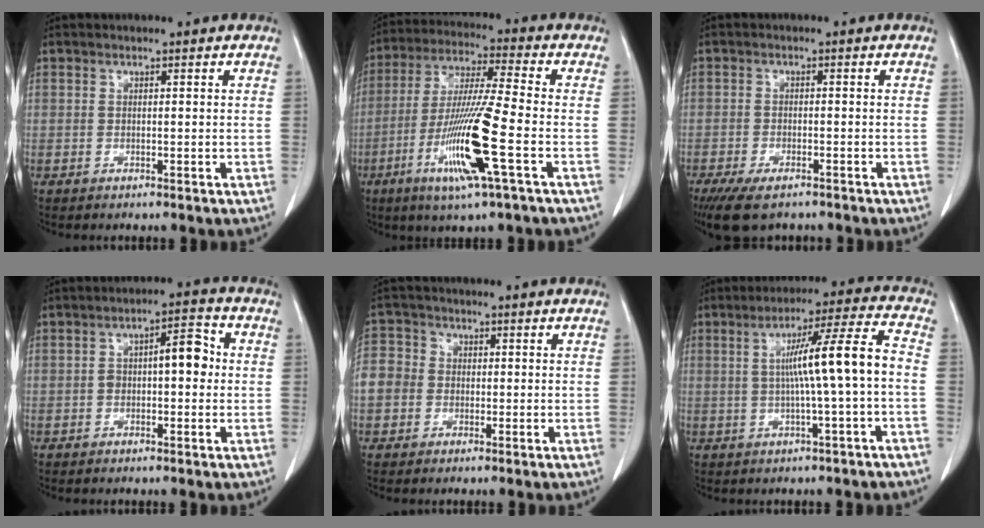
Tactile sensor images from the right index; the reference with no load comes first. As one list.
[{"total": 14.6, "force": [-5.1, -0.4, 13.6], "torque": [-0.278, -0.022, -0.100]}, {"total": 7.1, "force": [-5.4, 2.3, 4.0], "torque": [-0.068, -0.013, -0.084]}, {"total": 6.1, "force": [0.2, 2.4, 5.6], "torque": [-0.087, 0.032, 0.001]}, {"total": 13.2, "force": [-0.7, 12.4, 4.4], "torque": [-0.165, 0.051, -0.010]}, {"total": 10.1, "force": [-0.5, -0.8, 10.1], "torque": [-0.163, 0.018, -0.005]}]